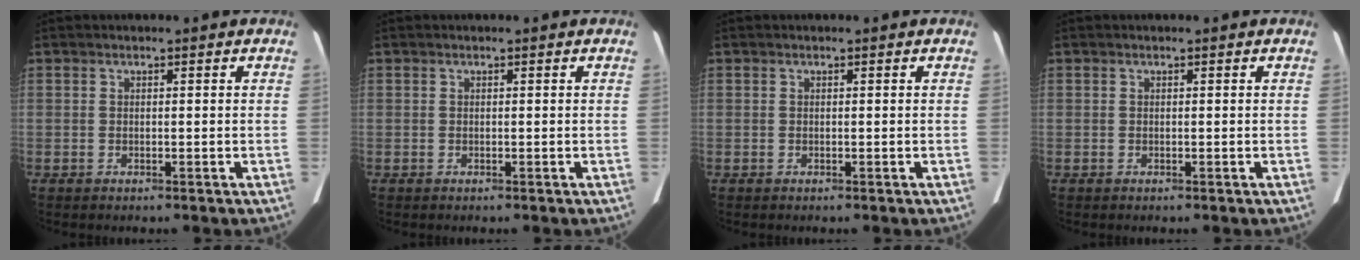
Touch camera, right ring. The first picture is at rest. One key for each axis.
{"total": 0.0}
{"total": 0.0}
{"total": 0.0}